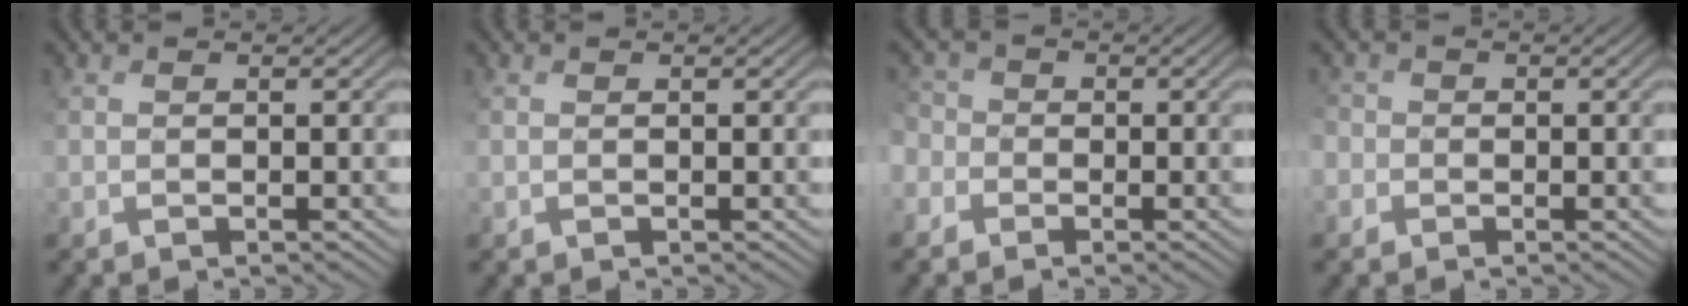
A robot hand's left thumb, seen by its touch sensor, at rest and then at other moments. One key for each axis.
{"total": 0.0}
{"total": 3.2, "fx": -1.8, "fy": 2.7, "fz": 0.5, "tx": -0.024, "ty": 0.000, "tz": -0.044}
{"total": 1.8, "fx": -1.0, "fy": 1.4, "fz": -0.4, "tx": 0.008, "ty": -0.003, "tz": -0.026}